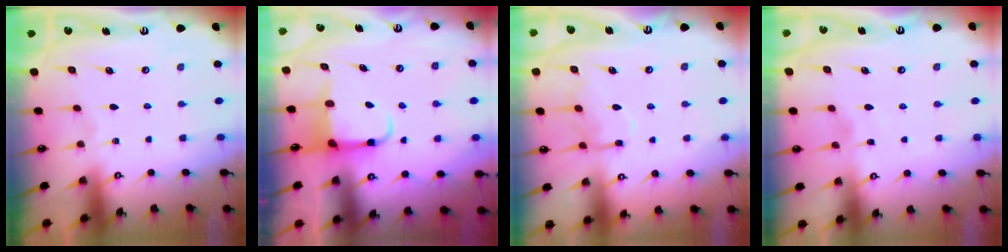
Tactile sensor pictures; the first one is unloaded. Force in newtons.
{"total": 4.5, "press": 4.5, "slide": 0.3}
{"total": 11.6, "press": 11.5, "slide": 0.8}
{"total": 2.1, "press": 2.1, "slide": 0.2}